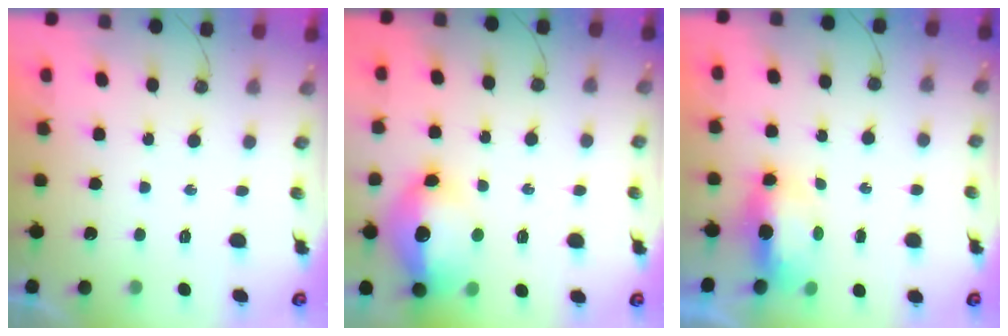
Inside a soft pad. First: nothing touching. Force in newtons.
{"total": 15.4, "press": 15.3, "slide": 1.6}
{"total": 6.5, "press": 6.5, "slide": 0.7}